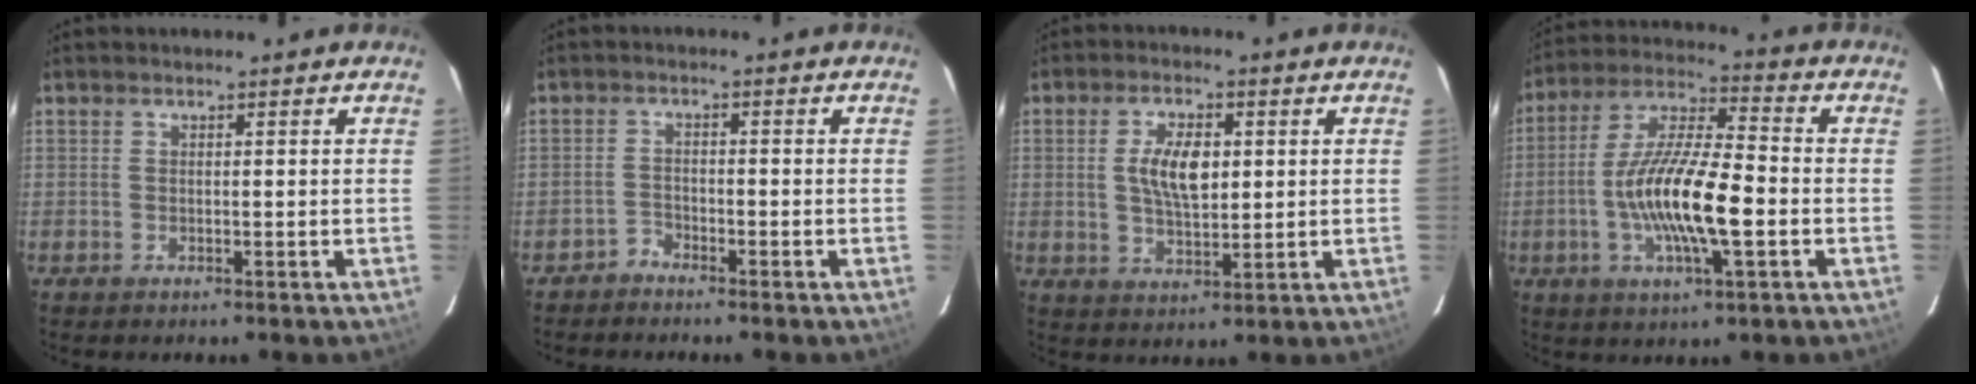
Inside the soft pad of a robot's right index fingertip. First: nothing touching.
{"total": 1.9, "force": [-1.8, 0.6, -0.3], "torque": [0.005, 0.002, -0.036]}
{"total": 7.8, "force": [1.3, 3.8, 6.7], "torque": [-0.123, 0.005, 0.026]}
{"total": 15.6, "force": [-3.5, 3.6, 14.8], "torque": [-0.286, -0.002, -0.070]}